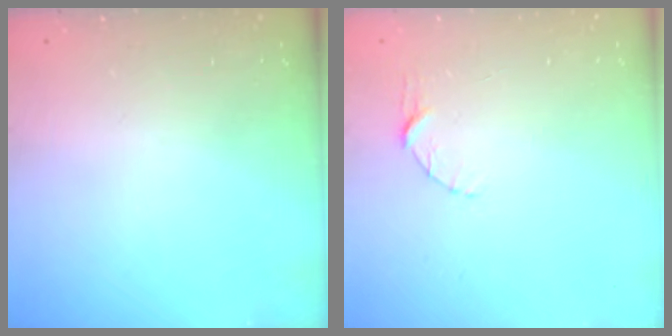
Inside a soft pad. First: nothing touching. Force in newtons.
{"total": 3.8, "press": 3.8, "slide": 0.4}